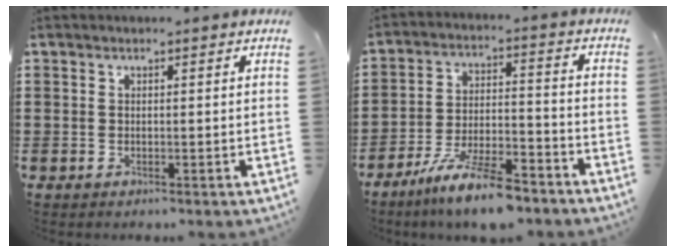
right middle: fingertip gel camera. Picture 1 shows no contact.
{"total": 10.2, "force": [-8.4, 1.3, 5.6], "torque": [-0.113, 0.010, -0.161]}